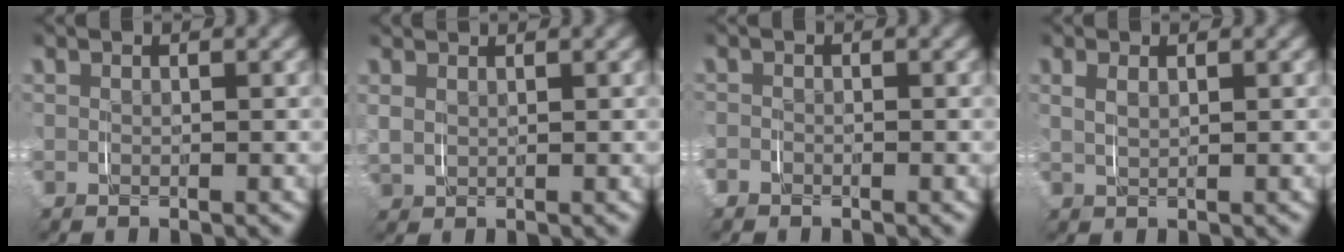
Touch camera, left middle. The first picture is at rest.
{"total": 2.1, "force": [1.5, 1.4, 0.7], "torque": [-0.023, 0.003, 0.029]}
{"total": 0.9, "force": [-0.6, 0.7, 0.0], "torque": [-0.007, -0.003, -0.016]}
{"total": 1.3, "force": [0.8, 0.5, 0.9], "torque": [-0.015, 0.001, 0.019]}